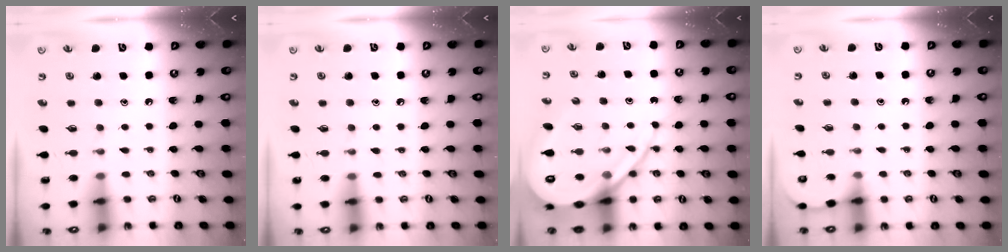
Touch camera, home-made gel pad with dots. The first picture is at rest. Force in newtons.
{"total": 5.0, "press": 5.0, "slide": 0.6}
{"total": 13.4, "press": 13.3, "slide": 1.4}
{"total": 4.3, "press": 4.2, "slide": 0.5}